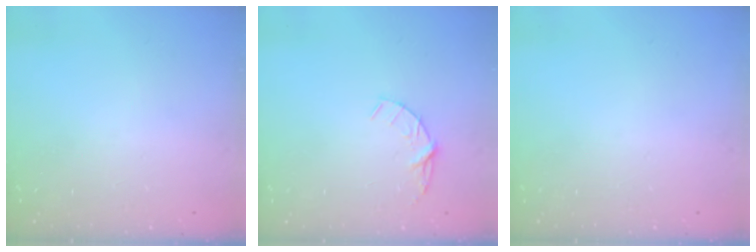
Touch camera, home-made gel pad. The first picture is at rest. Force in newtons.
{"total": 4.5, "press": 4.5, "slide": 0.5}
{"total": 0.0}